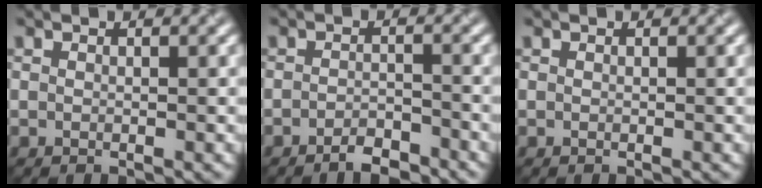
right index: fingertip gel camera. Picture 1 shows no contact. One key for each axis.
{"total": 2.4, "fx": -2.0, "fy": 0.6, "fz": 1.2, "tx": -0.017, "ty": 0.003, "tz": -0.036}
{"total": 0.0}